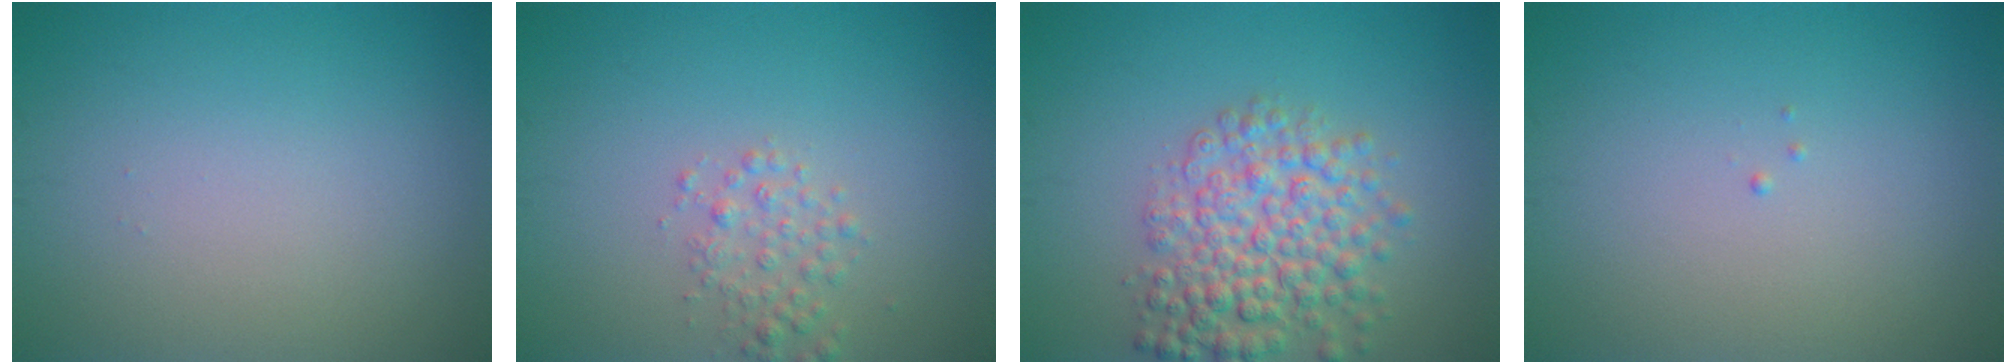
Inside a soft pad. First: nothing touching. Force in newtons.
{"total": 1.8, "press": 1.8, "slide": 0.1}
{"total": 5.9, "press": 5.9, "slide": 0.2}
{"total": 0.0}